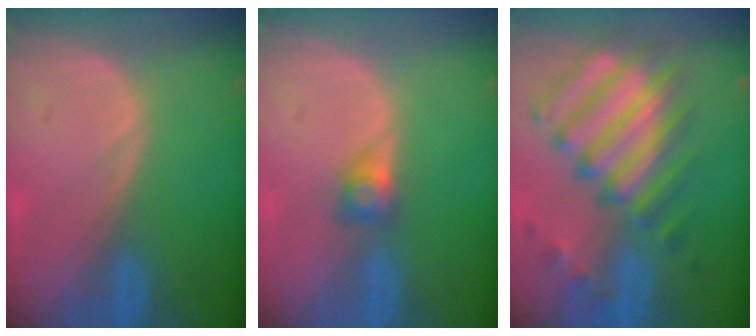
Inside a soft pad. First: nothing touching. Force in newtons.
{"total": 2.6, "press": 2.4, "slide": 1.0}
{"total": 11.7, "press": 10.4, "slide": 5.3}